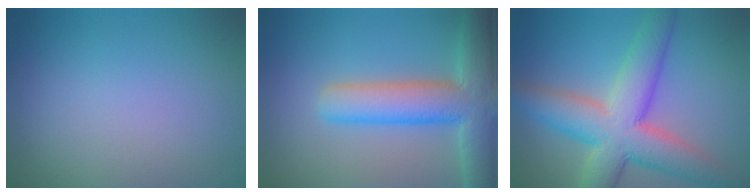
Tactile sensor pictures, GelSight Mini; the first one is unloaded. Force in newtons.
{"total": 7.8, "press": 7.8, "slide": 0.6}
{"total": 9.2, "press": 9.2, "slide": 0.5}